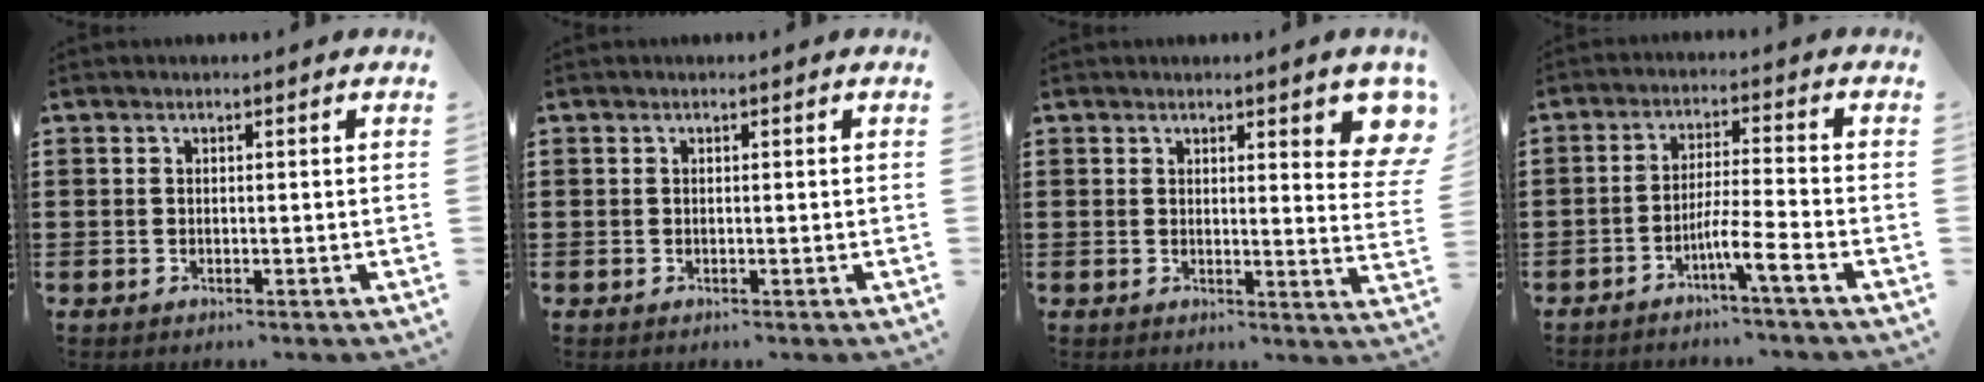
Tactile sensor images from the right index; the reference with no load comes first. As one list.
[{"total": 0.0}, {"total": 4.7, "force": [3.4, 0.8, 3.2], "torque": [-0.041, -0.012, 0.055]}, {"total": 5.4, "force": [-3.5, -0.2, 4.1], "torque": [-0.077, -0.007, -0.068]}]